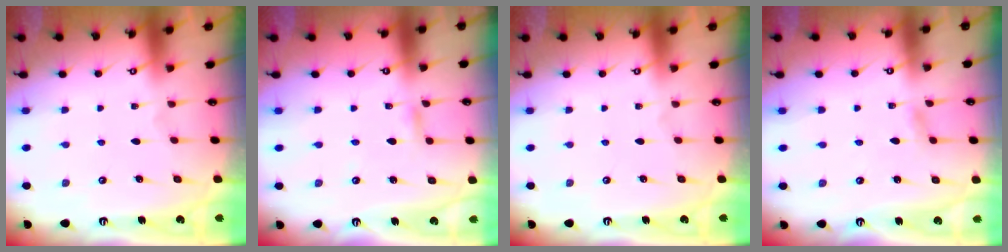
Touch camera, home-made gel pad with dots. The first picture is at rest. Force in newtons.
{"total": 2.7, "press": 2.7, "slide": 0.2}
{"total": 0.0}
{"total": 3.0, "press": 3.0, "slide": 0.3}